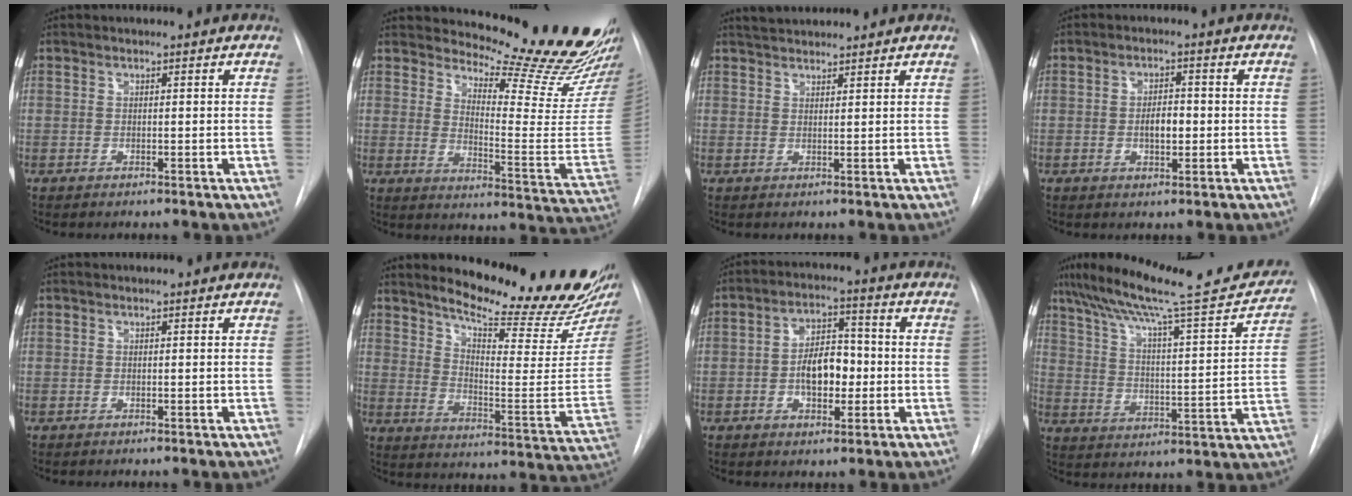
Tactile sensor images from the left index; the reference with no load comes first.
{"total": 21.9, "force": [20.4, 2.2, 7.7], "torque": [-0.102, -0.141, 0.239]}
{"total": 3.8, "force": [3.6, 0.5, 1.1], "torque": [-0.020, 0.031, 0.061]}
{"total": 3.7, "force": [-0.8, 1.8, 3.1], "torque": [-0.049, -0.001, -0.013]}
{"total": 0.0}
{"total": 21.9, "force": [19.5, 2.0, 9.9], "torque": [-0.149, -0.114, 0.249]}
{"total": 7.6, "force": [-1.6, 4.2, 6.2], "torque": [-0.109, 0.014, -0.027]}
{"total": 22.7, "force": [20.0, 1.9, 10.7], "torque": [-0.176, -0.023, 0.279]}